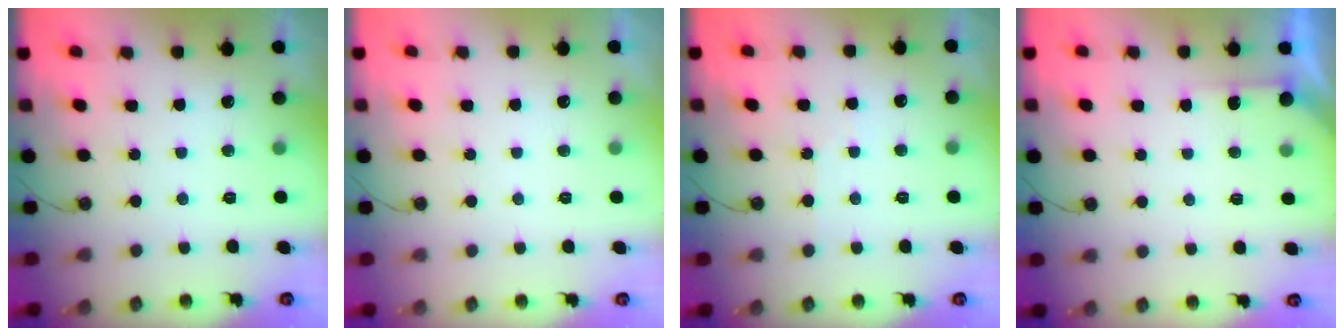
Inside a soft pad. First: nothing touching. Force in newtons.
{"total": 0.0}
{"total": 1.9, "press": 1.9, "slide": 0.4}
{"total": 3.3, "press": 3.3, "slide": 0.5}